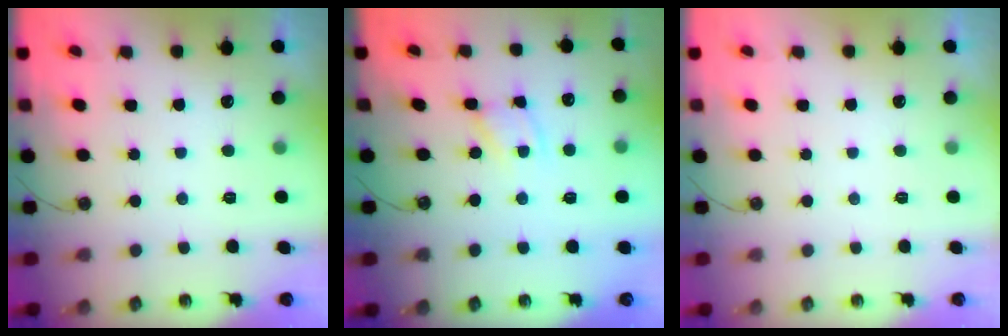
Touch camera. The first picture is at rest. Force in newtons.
{"total": 2.7, "press": 2.7, "slide": 0.1}
{"total": 0.0}